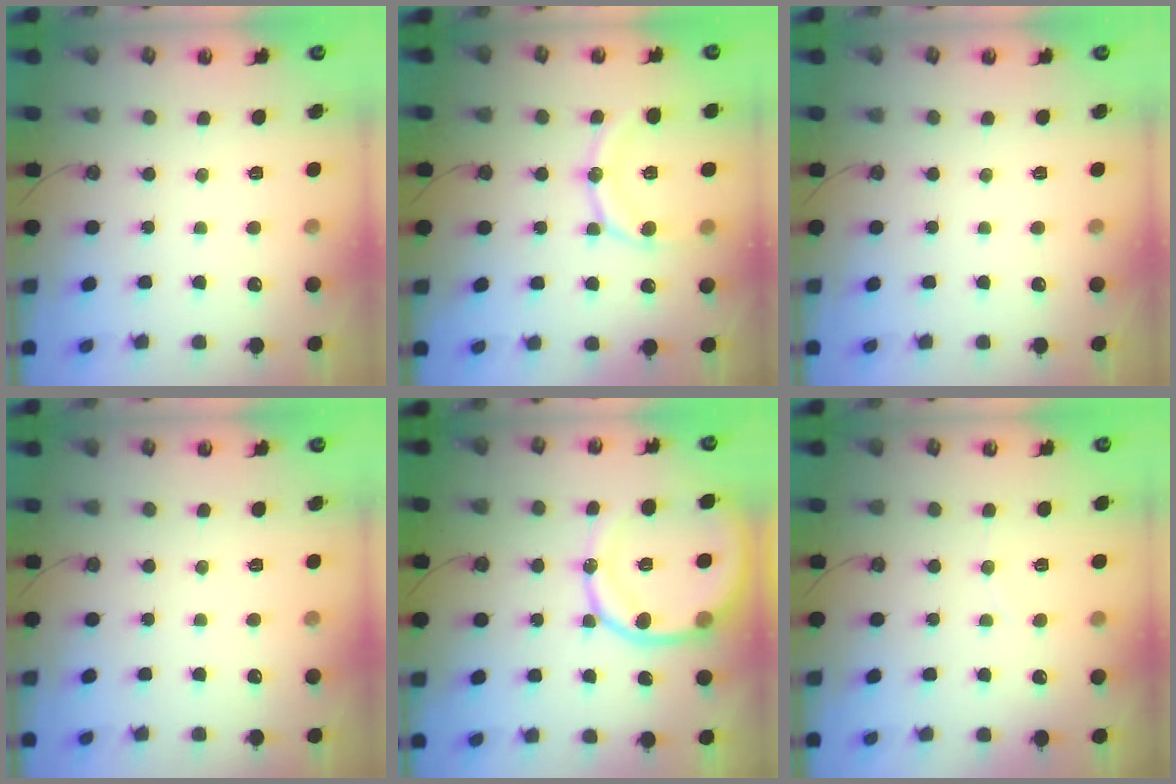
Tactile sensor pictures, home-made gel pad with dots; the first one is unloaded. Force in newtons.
{"total": 12.1, "press": 12.0, "slide": 1.4}
{"total": 0.0}
{"total": 0.0}
{"total": 15.5, "press": 15.4, "slide": 2.1}
{"total": 2.1, "press": 2.1, "slide": 0.2}